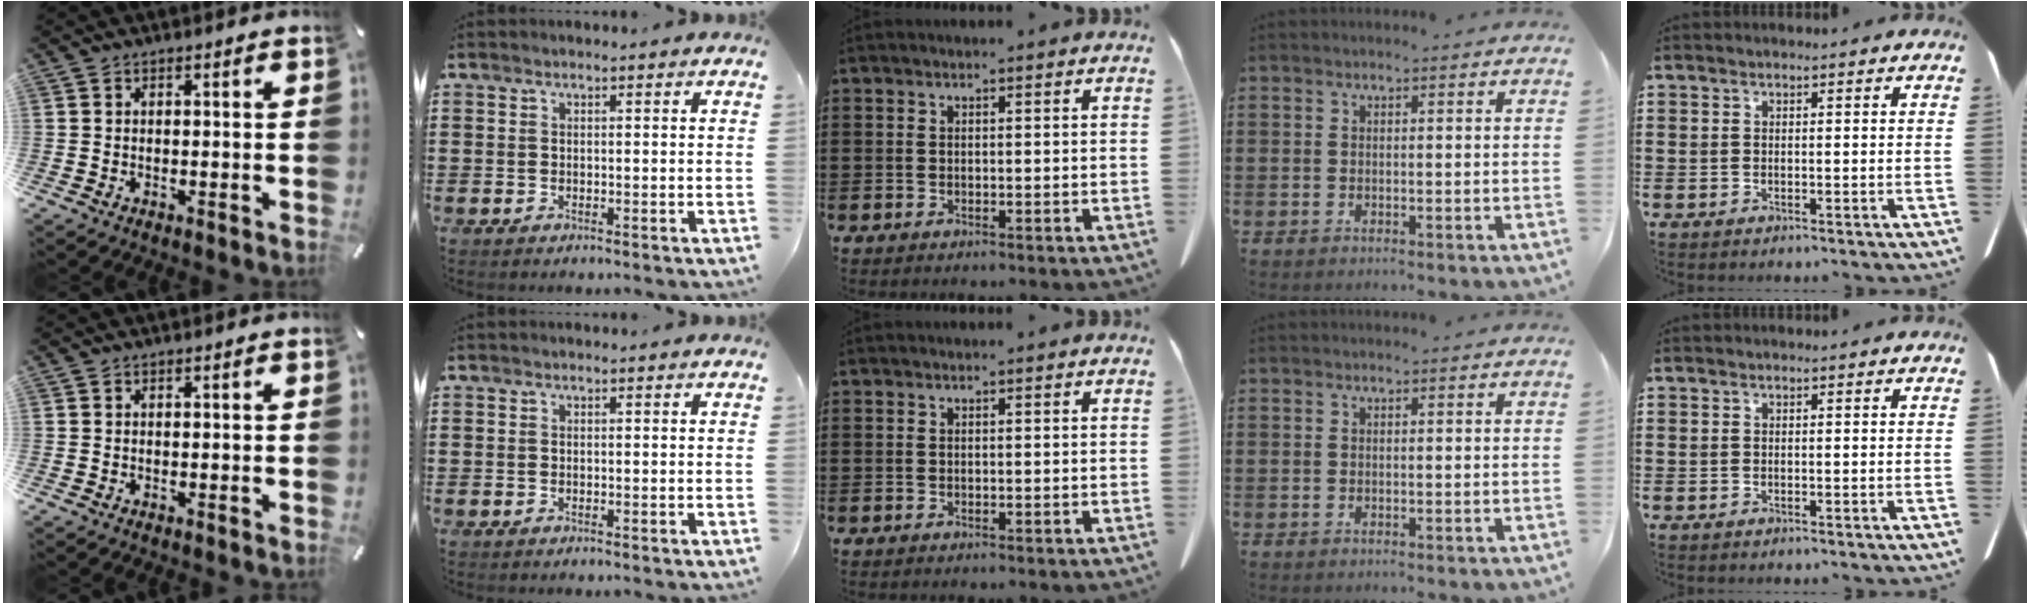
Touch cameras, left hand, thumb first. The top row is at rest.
{}